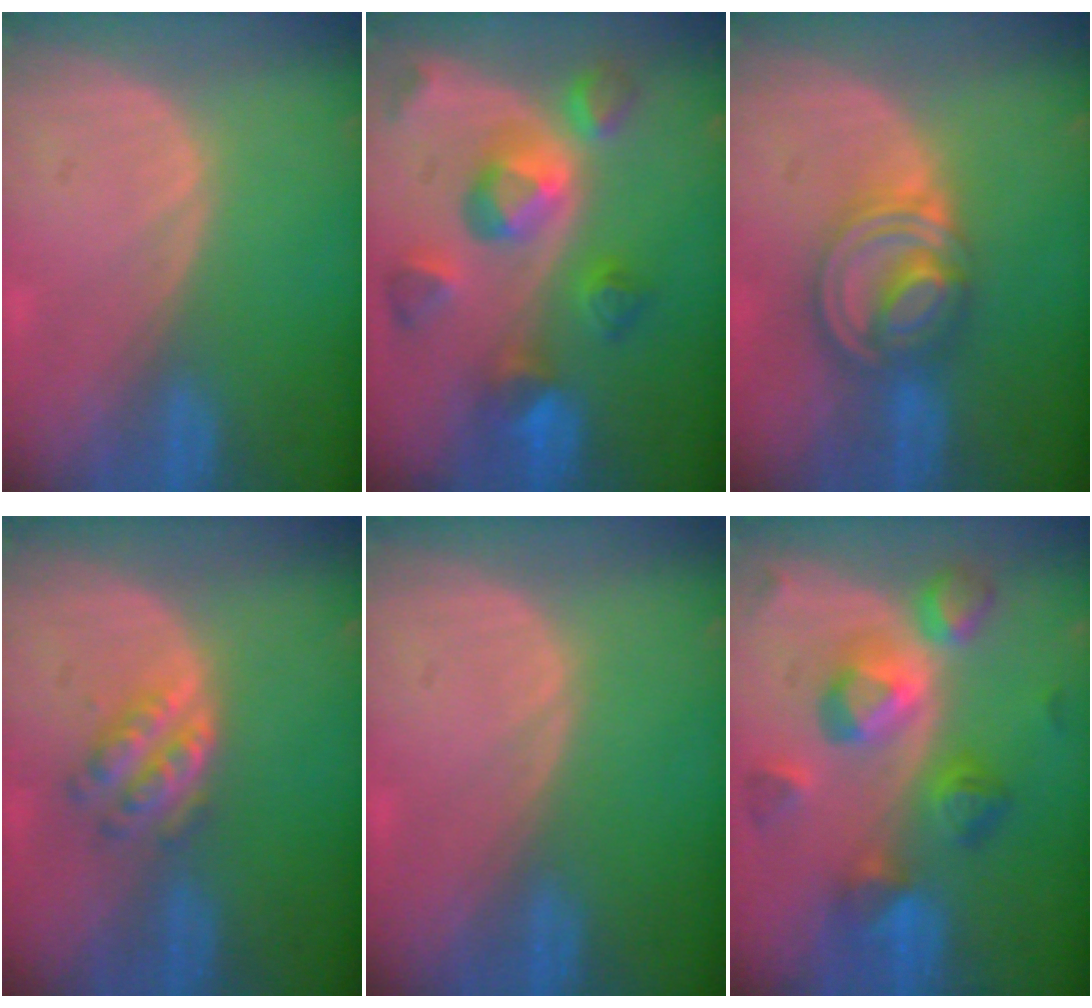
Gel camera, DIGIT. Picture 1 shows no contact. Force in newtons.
{"total": 10.2, "press": 9.0, "slide": 4.8}
{"total": 8.1, "press": 6.9, "slide": 4.3}
{"total": 4.3, "press": 4.3, "slide": 0.6}
{"total": 0.0}
{"total": 9.4, "press": 9.4, "slide": 0.6}